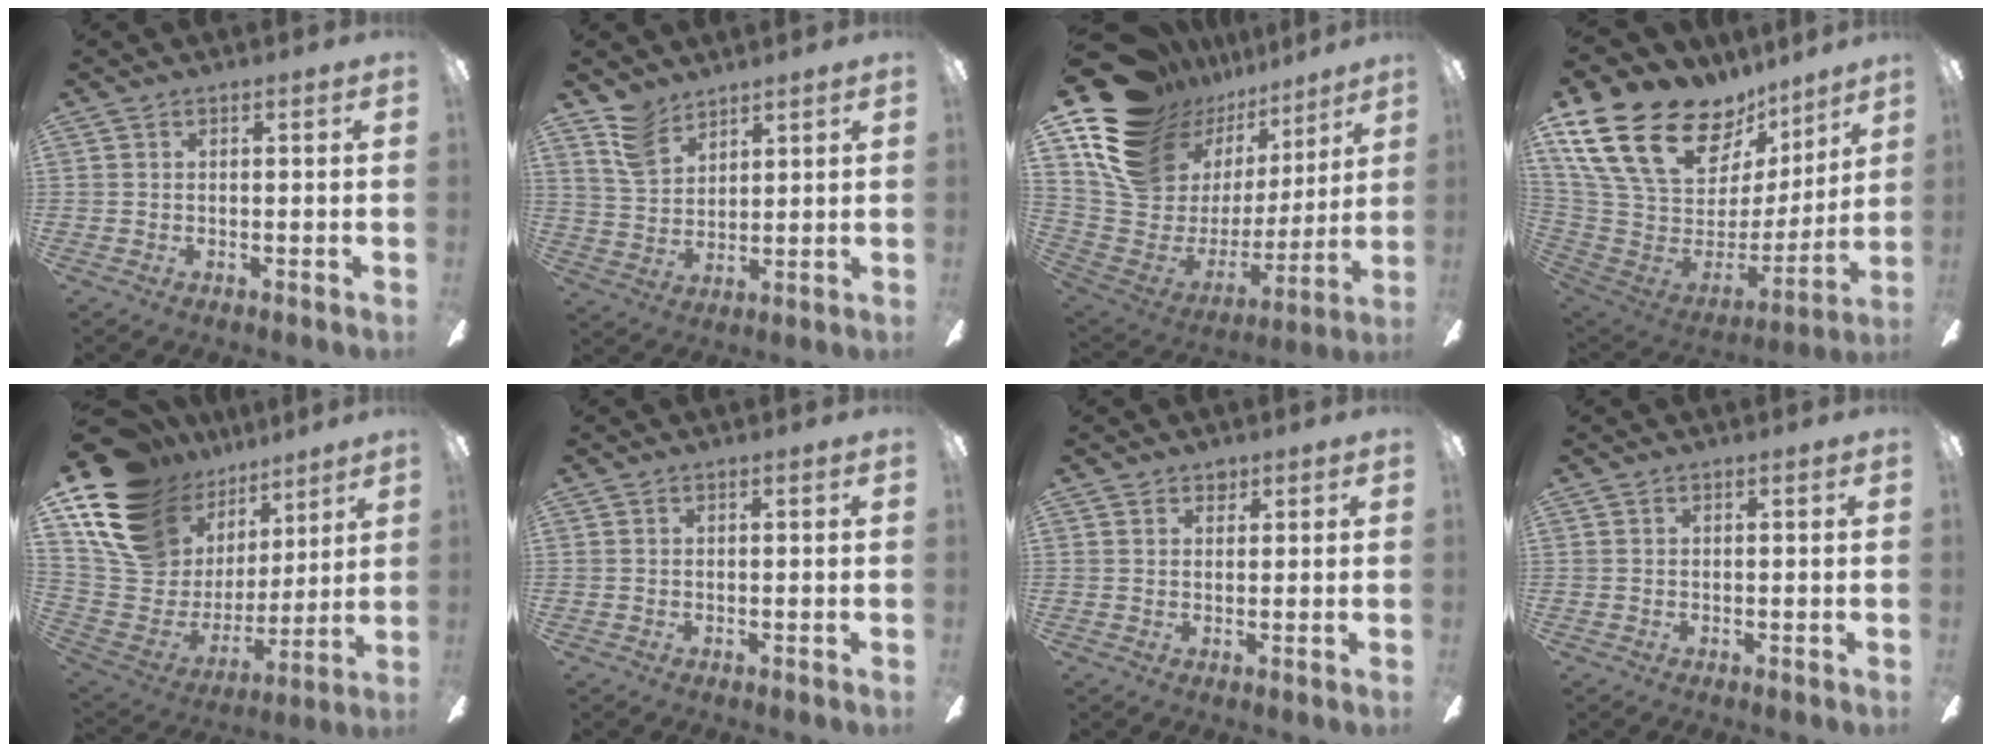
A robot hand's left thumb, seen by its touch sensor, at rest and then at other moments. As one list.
[{"total": 8.7, "force": [6.8, 4.5, 3.1], "torque": [-0.075, -0.023, 0.134]}, {"total": 19.7, "force": [12.7, 12.5, 8.4], "torque": [-0.152, -0.097, 0.258]}, {"total": 27.5, "force": [16.8, 15.5, 15.3], "torque": [-0.284, -0.102, 0.331]}, {"total": 19.9, "force": [12.6, 12.7, 8.9], "torque": [-0.201, -0.078, 0.250]}, {"total": 0.0}, {"total": 1.9, "force": [1.5, 1.2, 0.3], "torque": [0.001, -0.002, 0.026]}, {"total": 0.0}]